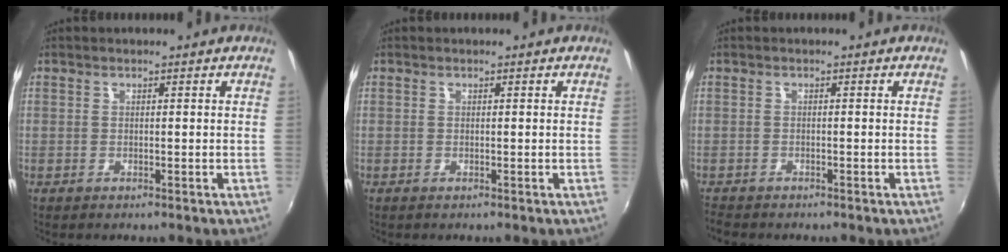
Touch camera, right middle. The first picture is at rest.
{"total": 0.0}
{"total": 2.6, "force": [-2.5, 0.8, 0.5], "torque": [-0.021, -0.012, -0.046]}